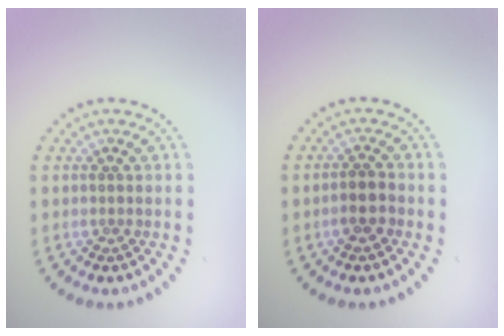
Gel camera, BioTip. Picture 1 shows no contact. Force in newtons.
{"total": 2.0, "press": 1.9, "slide": 0.8}